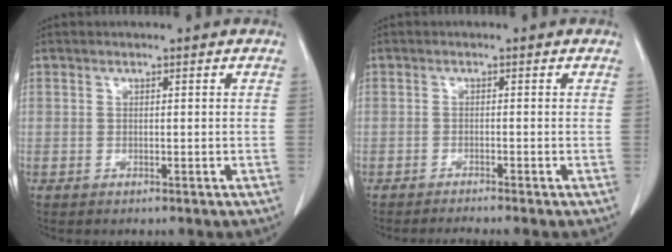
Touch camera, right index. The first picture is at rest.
{"total": 2.7, "force": [-2.4, -0.8, 1.0], "torque": [-0.007, -0.003, -0.037]}